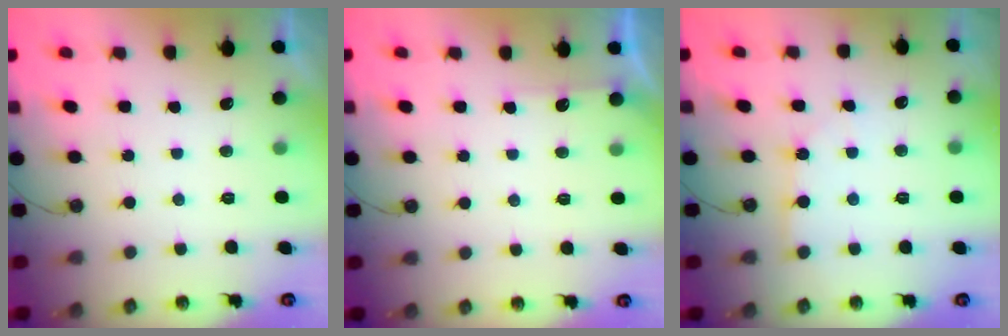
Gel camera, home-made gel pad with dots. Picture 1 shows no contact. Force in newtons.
{"total": 2.5, "press": 2.5, "slide": 0.4}
{"total": 4.9, "press": 4.9, "slide": 0.6}